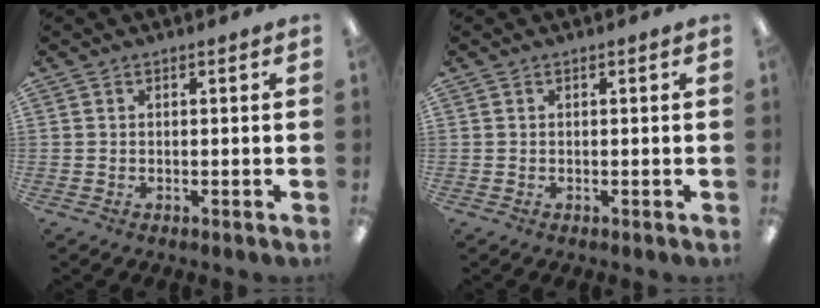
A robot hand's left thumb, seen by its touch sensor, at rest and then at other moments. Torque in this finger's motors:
{"motor_torque": [0.00, 0.00, -0.03, 0.03, 0.00]}